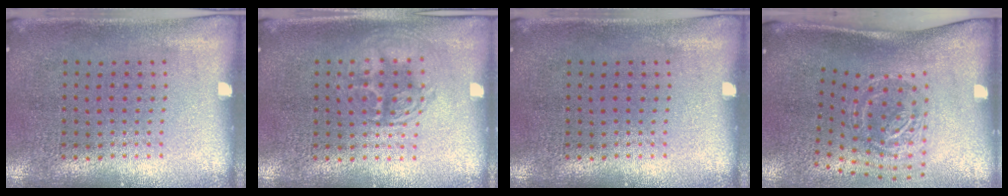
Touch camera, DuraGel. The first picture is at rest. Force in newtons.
{"total": 1.3, "press": 1.3, "slide": 0.2}
{"total": 0.0}
{"total": 2.0, "press": 1.2, "slide": 1.6}